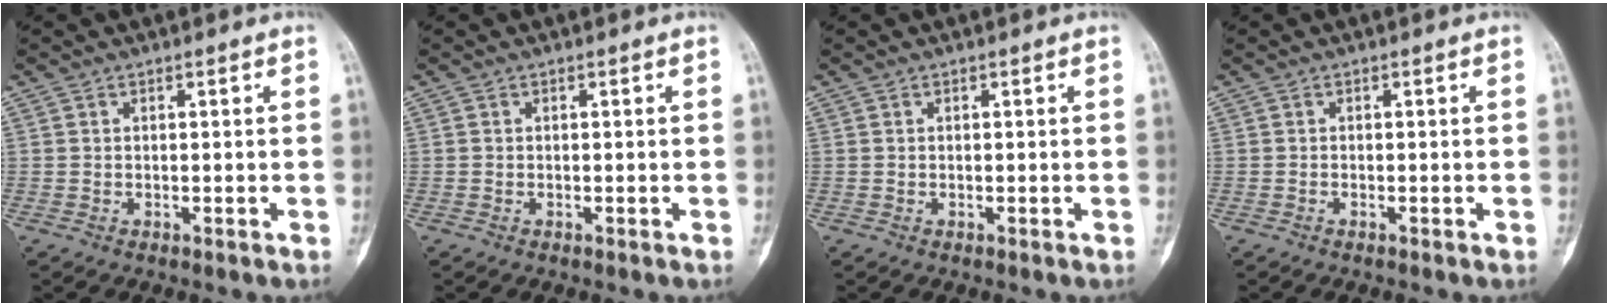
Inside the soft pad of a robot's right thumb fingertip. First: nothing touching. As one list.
[{"total": 0.0}, {"total": 0.0}, {"total": 0.0}]